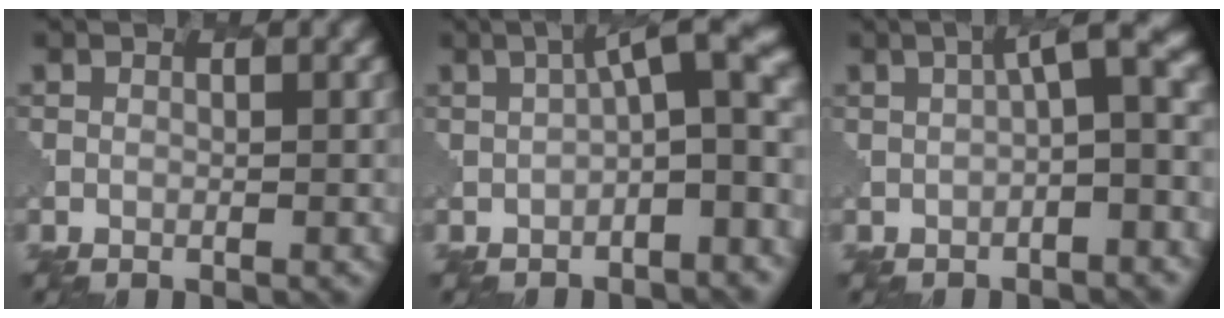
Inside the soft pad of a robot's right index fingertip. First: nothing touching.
{"total": 5.6, "force": [-0.5, 1.6, 5.4], "torque": [-0.062, 0.016, -0.018]}
{"total": 4.9, "force": [-0.2, 1.2, 4.8], "torque": [-0.058, 0.016, -0.008]}